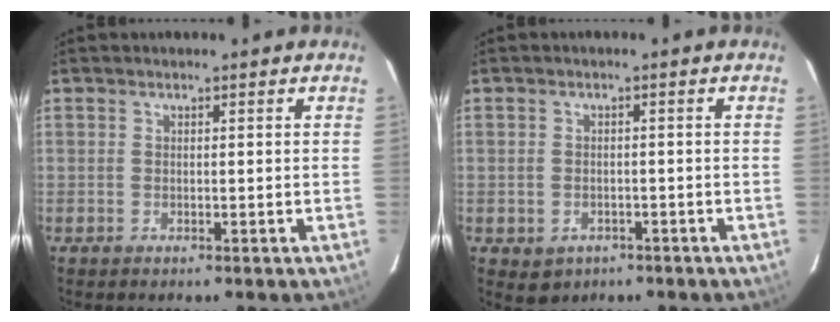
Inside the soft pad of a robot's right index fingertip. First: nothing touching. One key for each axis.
{"total": 3.7, "fx": -1.6, "fy": 3.1, "fz": 1.2, "tx": -0.030, "ty": 0.001, "tz": -0.012}